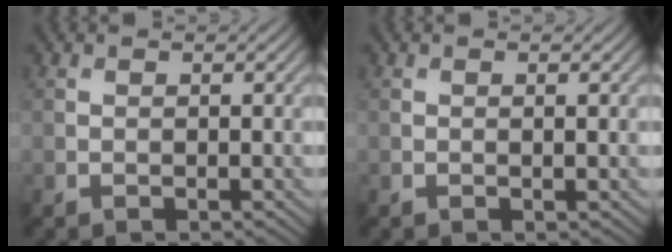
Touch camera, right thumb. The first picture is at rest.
{"total": 1.2, "force": [0.1, 0.3, 1.2], "torque": [-0.015, 0.001, -0.001]}